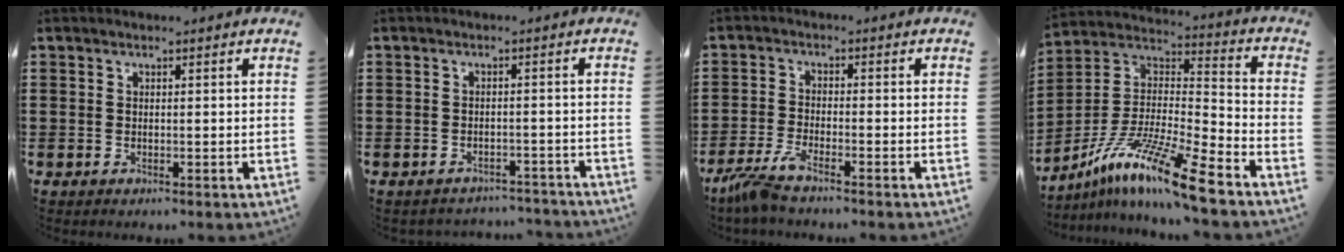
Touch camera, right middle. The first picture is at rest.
{"total": 2.2, "force": [-2.2, 0.3, 0.0], "torque": [-0.007, 0.000, -0.047]}
{"total": 4.5, "force": [-3.7, 0.3, 2.7], "torque": [-0.080, -0.017, -0.077]}
{"total": 13.0, "force": [-9.9, 0.2, 8.5], "torque": [-0.176, 0.000, -0.198]}